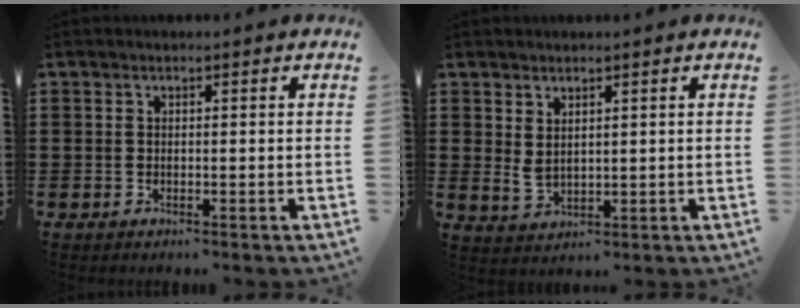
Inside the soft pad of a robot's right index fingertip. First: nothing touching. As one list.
[{"total": 2.6, "force": [1.7, 1.1, 1.6], "torque": [-0.032, -0.001, 0.035]}]